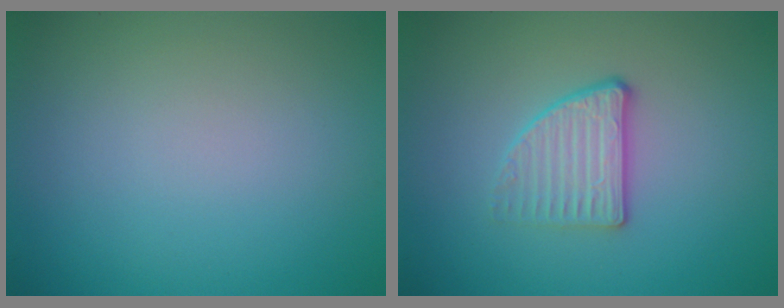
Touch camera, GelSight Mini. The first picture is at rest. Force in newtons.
{"total": 2.9, "press": 2.5, "slide": 1.4}